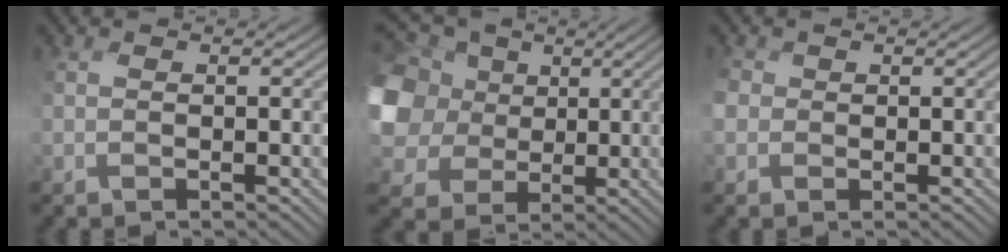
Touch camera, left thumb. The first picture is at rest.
{"total": 14.5, "force": [1.5, 12.3, 7.6], "torque": [-0.266, 0.009, 0.020]}
{"total": 3.5, "force": [-0.3, 3.4, 0.7], "torque": [-0.044, -0.007, -0.025]}